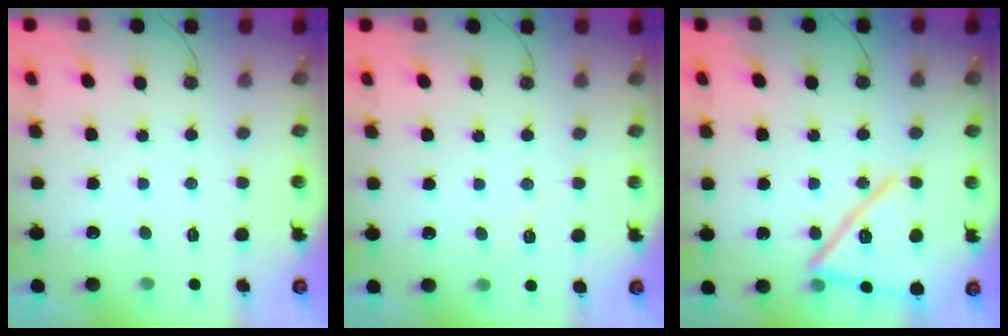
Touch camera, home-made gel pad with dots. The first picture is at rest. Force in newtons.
{"total": 2.8, "press": 2.8, "slide": 0.3}
{"total": 18.2, "press": 18.1, "slide": 0.7}